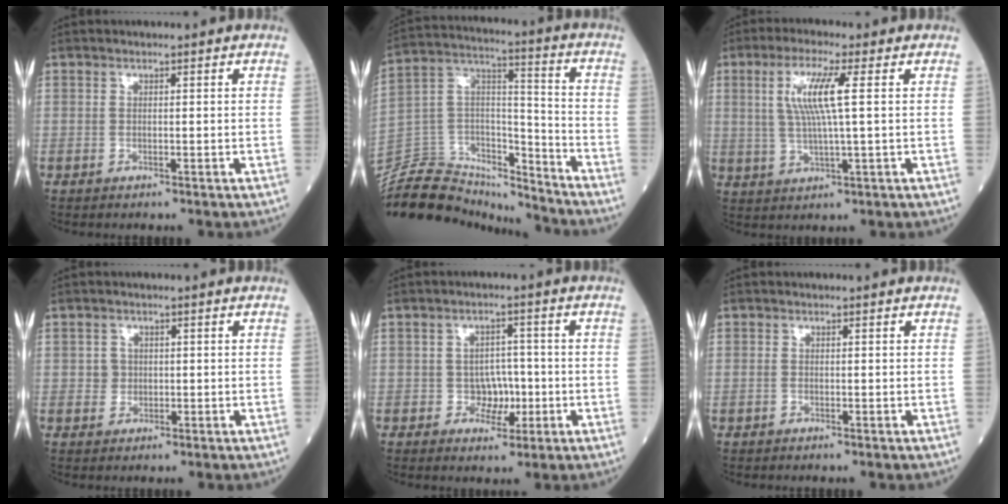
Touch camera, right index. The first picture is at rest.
{"total": 18.9, "force": [-18.0, 4.6, 3.6], "torque": [-0.064, 0.062, -0.301]}
{"total": 7.6, "force": [1.8, 0.1, 7.3], "torque": [-0.157, 0.005, 0.038]}
{"total": 1.6, "force": [0.0, 1.6, 0.2], "torque": [-0.002, 0.003, 0.002]}
{"total": 4.0, "force": [-1.0, 3.2, 2.2], "torque": [-0.027, 0.007, -0.013]}
{"total": 0.0}